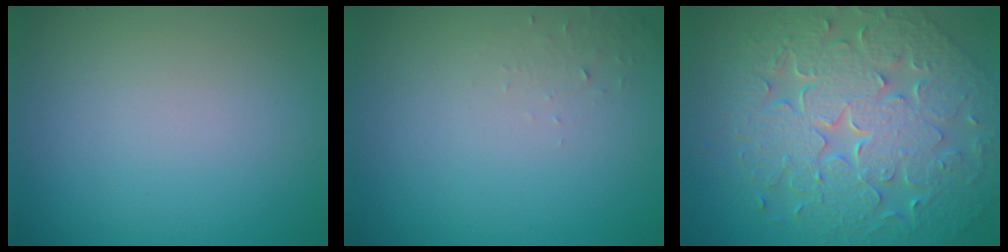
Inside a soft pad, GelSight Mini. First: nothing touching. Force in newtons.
{"total": 1.0, "press": 0.9, "slide": 0.1}
{"total": 9.5, "press": 6.7, "slide": 6.7}